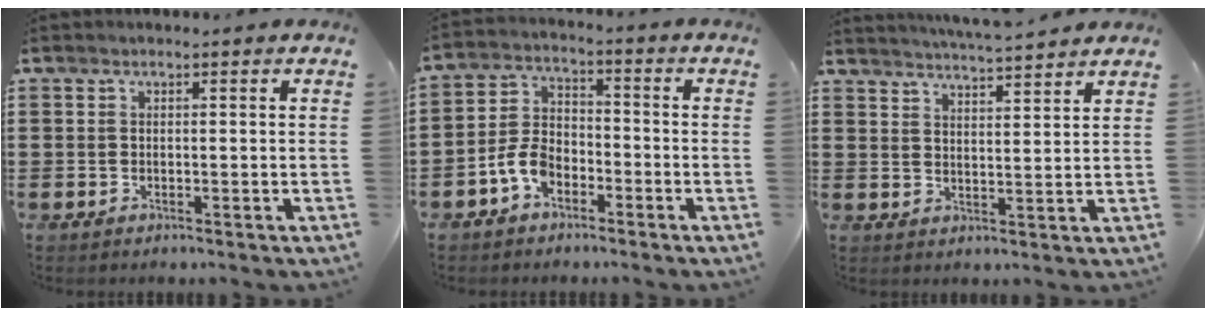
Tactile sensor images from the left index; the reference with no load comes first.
{"total": 6.0, "force": [-3.4, 3.6, 3.4], "torque": [-0.095, 0.007, -0.073]}
{"total": 3.8, "force": [3.7, -0.4, 0.4], "torque": [-0.022, -0.020, 0.064]}